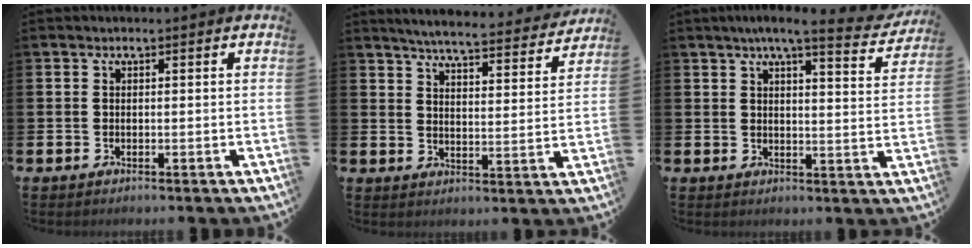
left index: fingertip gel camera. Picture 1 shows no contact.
{"total": 5.9, "force": [5.6, 0.2, 1.7], "torque": [-0.041, -0.045, 0.092]}
{"total": 6.0, "force": [5.2, 0.2, 2.9], "torque": [-0.053, -0.026, 0.085]}